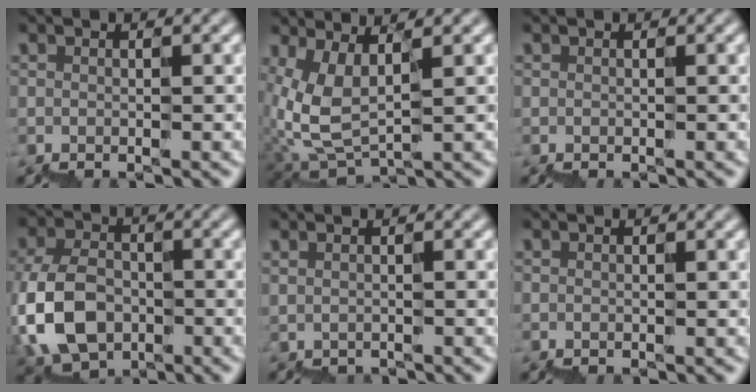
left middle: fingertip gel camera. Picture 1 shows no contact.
{"total": 3.3, "force": [2.2, 1.1, 2.2], "torque": [-0.085, 0.004, 0.053]}
{"total": 0.0}
{"total": 6.0, "force": [-1.2, 4.7, 3.6], "torque": [-0.103, 0.009, -0.033]}
{"total": 0.8, "force": [-0.8, -0.1, -0.1], "torque": [0.014, 0.006, -0.007]}
{"total": 0.0}